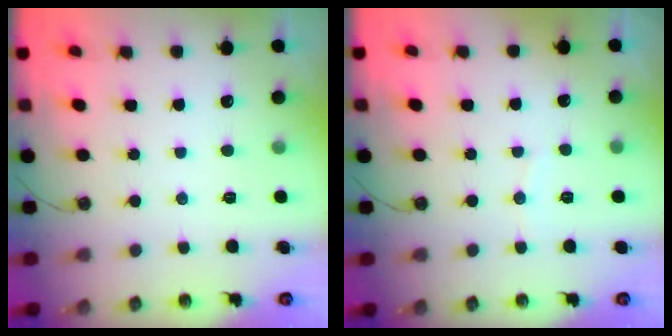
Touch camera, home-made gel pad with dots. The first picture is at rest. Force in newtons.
{"total": 2.4, "press": 2.4, "slide": 0.3}